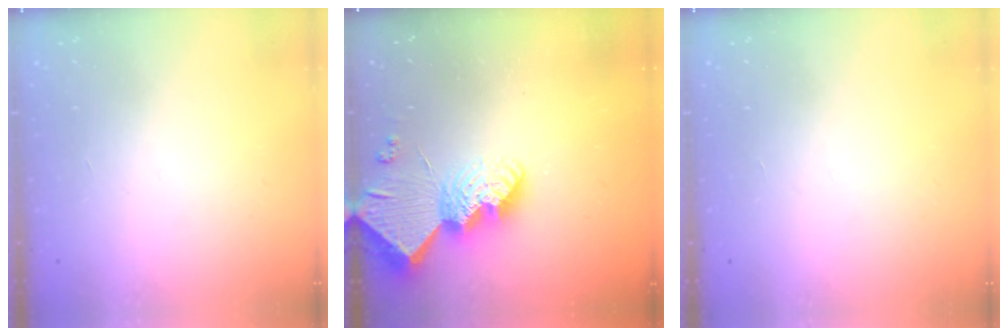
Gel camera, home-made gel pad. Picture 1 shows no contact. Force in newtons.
{"total": 13.7, "press": 13.6, "slide": 1.1}
{"total": 0.0}